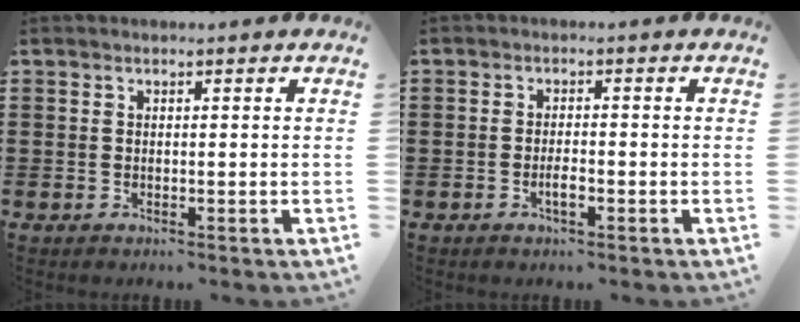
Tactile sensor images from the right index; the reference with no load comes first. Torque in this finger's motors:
{"motor_torque": [2.14, 0.00, 0.19, 0.07]}